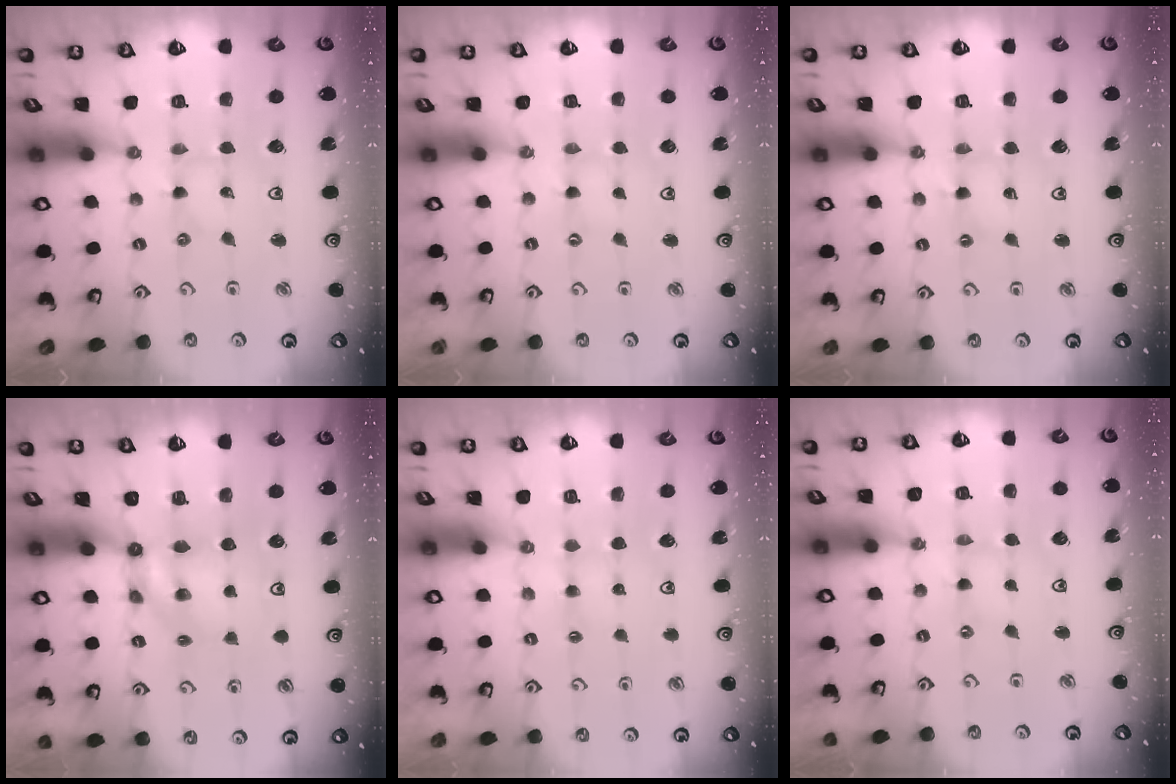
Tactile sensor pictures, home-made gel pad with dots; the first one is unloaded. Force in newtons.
{"total": 0.0}
{"total": 2.6, "press": 2.6, "slide": 0.4}
{"total": 5.4, "press": 5.4, "slide": 0.6}
{"total": 1.6, "press": 1.5, "slide": 0.4}
{"total": 0.0}